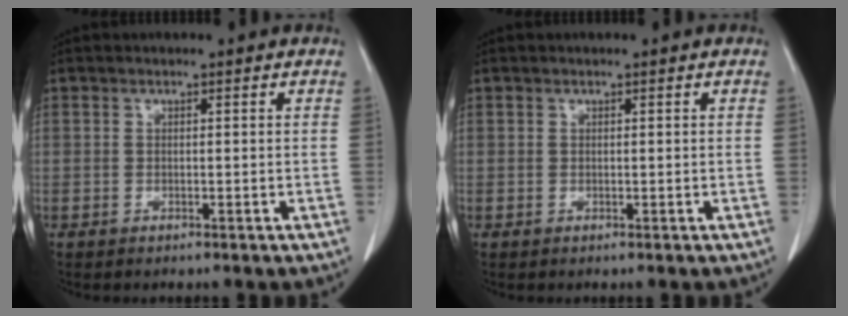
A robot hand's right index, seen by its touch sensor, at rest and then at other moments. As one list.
[{"total": 0.0}]